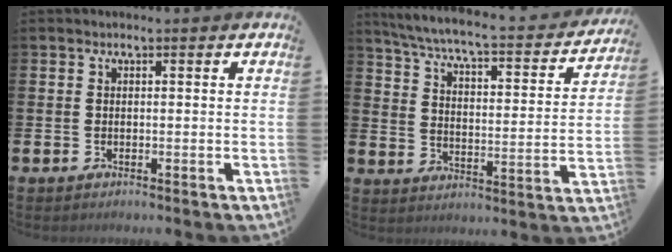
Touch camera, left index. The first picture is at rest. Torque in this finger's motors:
{"motor_torque": [0.96, -1.18, 0.42, 0.06]}